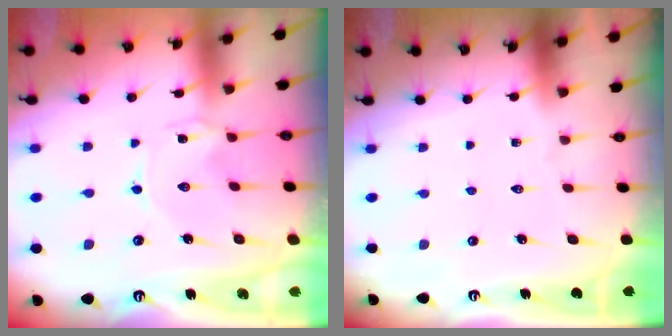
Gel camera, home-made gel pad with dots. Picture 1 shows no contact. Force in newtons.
{"total": 0.0}